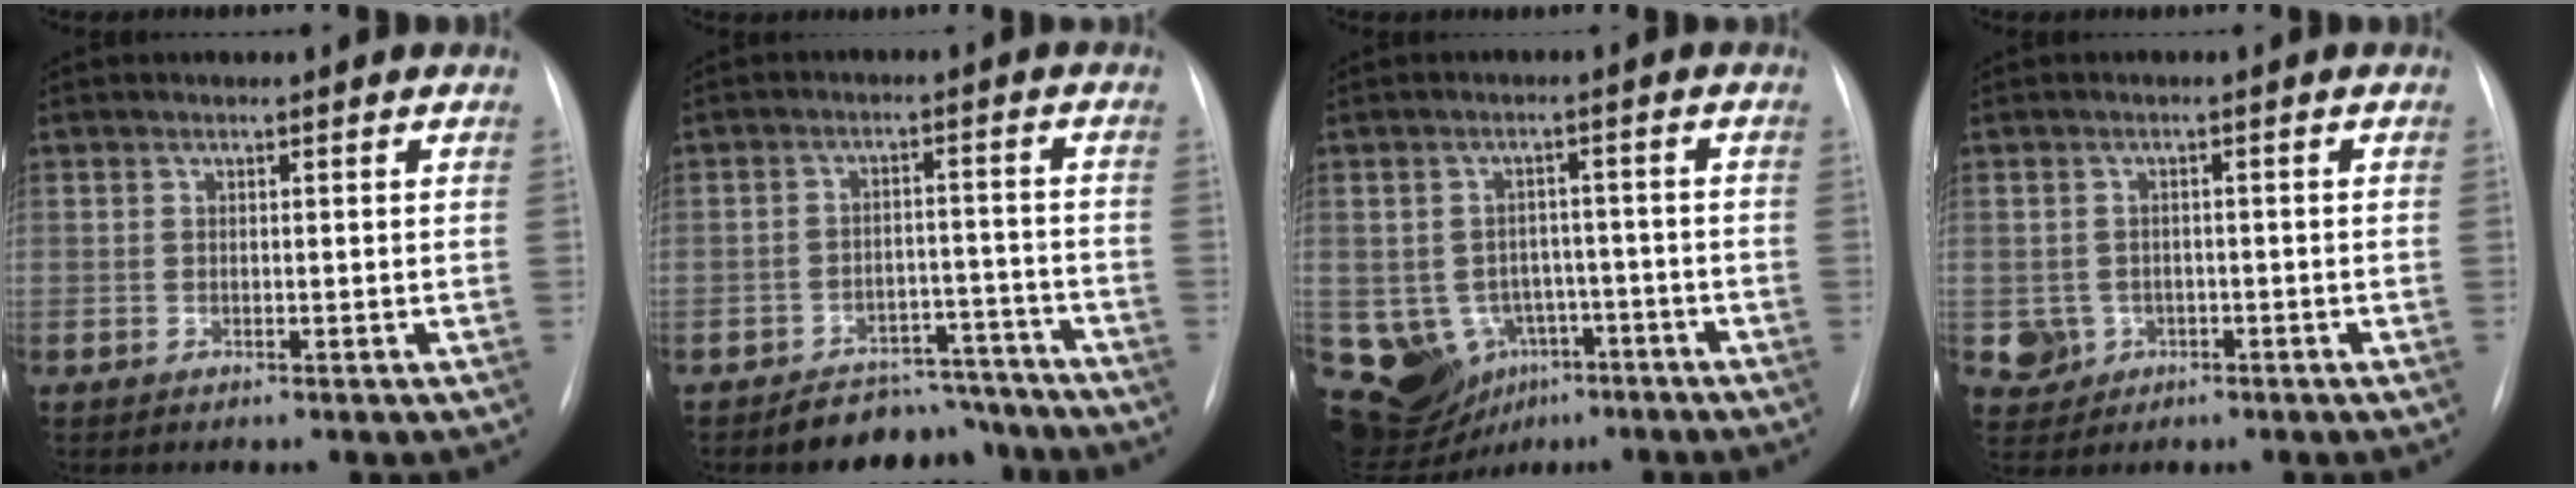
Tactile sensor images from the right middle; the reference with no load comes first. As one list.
[{"total": 7.9, "force": [-7.1, 3.6, 0.0], "torque": [0.027, 0.036, -0.101]}, {"total": 11.3, "force": [-4.9, 9.4, 3.8], "torque": [-0.076, 0.026, -0.059]}, {"total": 4.1, "force": [-1.2, 3.9, 0.4], "torque": [-0.004, 0.007, -0.013]}]